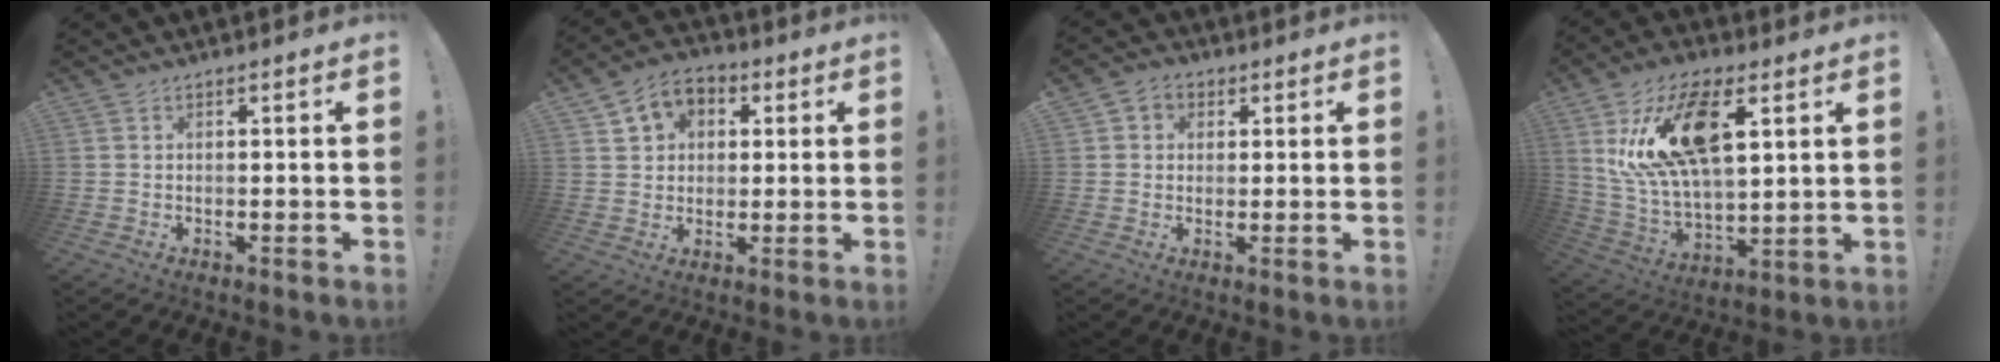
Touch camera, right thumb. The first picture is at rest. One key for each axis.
{"total": 7.7, "fx": 2.7, "fy": 6.6, "fz": 2.8, "tx": -0.040, "ty": -0.009, "tz": 0.055}
{"total": 3.7, "fx": 0.8, "fy": 3.3, "fz": 1.3, "tx": -0.016, "ty": 0.002, "tz": 0.015}
{"total": 21.6, "fx": 7.7, "fy": 11.3, "fz": 16.8, "tx": -0.302, "ty": -0.020, "tz": 0.136}